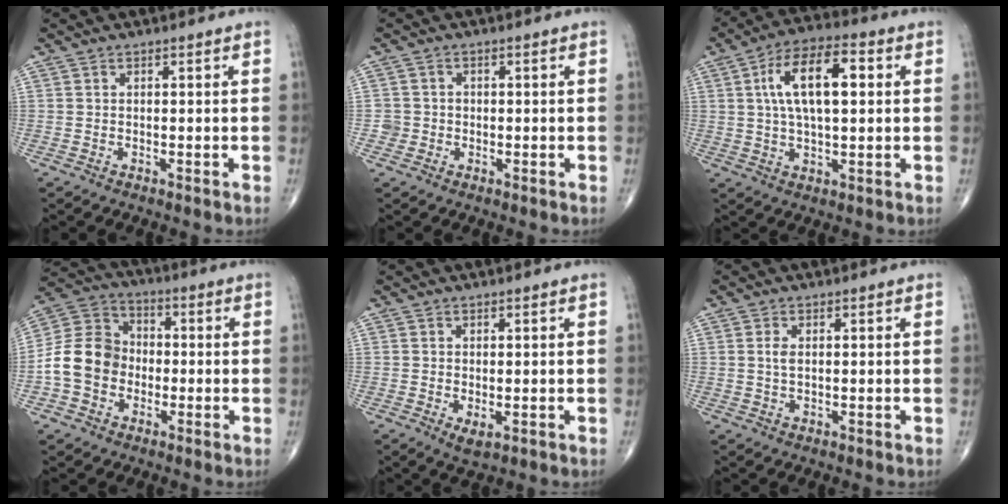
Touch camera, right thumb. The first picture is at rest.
{"total": 2.3, "force": [-0.5, 2.2, 0.0], "torque": [0.018, 0.009, -0.013]}
{"total": 13.2, "force": [2.7, 5.8, 11.5], "torque": [-0.199, 0.016, 0.041]}
{"total": 11.8, "force": [-2.3, 9.8, 6.0], "torque": [-0.102, 0.039, -0.053]}
{"total": 2.5, "force": [-0.6, 1.2, 2.0], "torque": [-0.033, -0.007, -0.004]}
{"total": 2.0, "force": [0.3, 1.0, 1.6], "torque": [-0.037, -0.002, 0.007]}